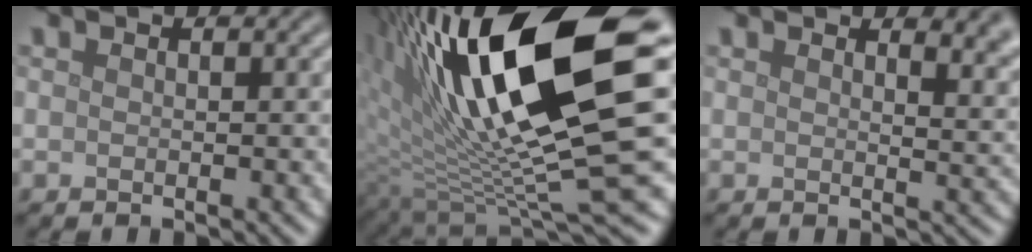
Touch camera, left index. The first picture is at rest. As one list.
[{"total": 17.6, "force": [5.2, 4.7, 16.2], "torque": [-0.279, -0.005, 0.096]}, {"total": 5.0, "force": [3.2, 2.2, 3.2], "torque": [-0.015, 0.012, 0.035]}]